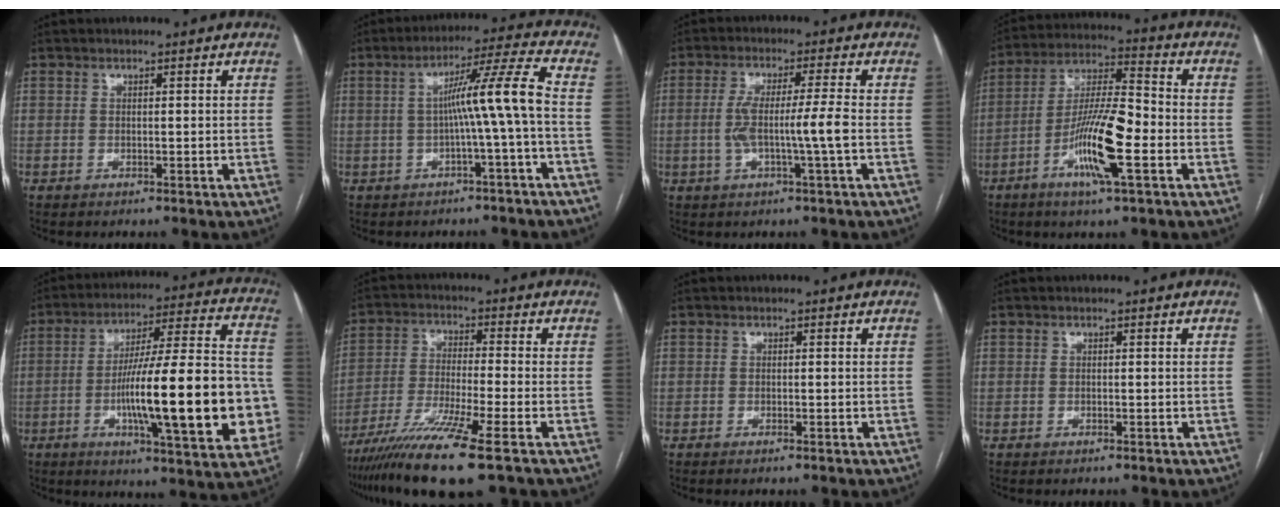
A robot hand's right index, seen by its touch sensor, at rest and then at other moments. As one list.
[{"total": 8.6, "force": [-1.0, -1.8, 8.3], "torque": [-0.131, 0.021, -0.011]}, {"total": 7.0, "force": [-1.2, -0.6, 6.8], "torque": [-0.134, 0.006, -0.019]}, {"total": 13.2, "force": [-4.5, 1.5, 12.3], "torque": [-0.232, -0.002, -0.084]}, {"total": 24.2, "force": [-5.0, 3.2, 23.4], "torque": [-0.318, 0.012, -0.072]}, {"total": 12.4, "force": [-8.2, -1.0, 9.2], "torque": [-0.180, -0.035, -0.147]}, {"total": 0.6, "force": [-0.4, -0.1, 0.4], "torque": [-0.006, -0.001, -0.008]}, {"total": 0.0}]